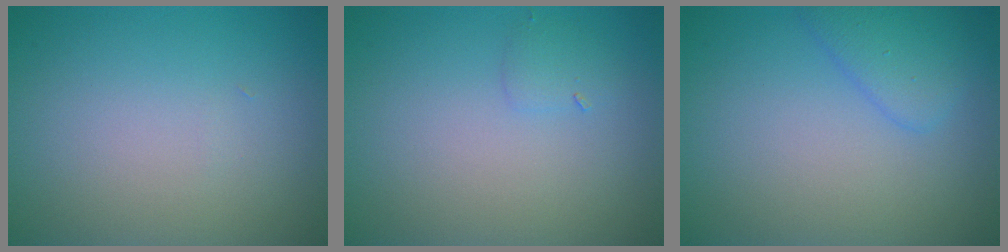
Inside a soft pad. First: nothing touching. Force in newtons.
{"total": 1.0, "press": 1.0, "slide": 0.0}
{"total": 2.4, "press": 2.4, "slide": 0.1}